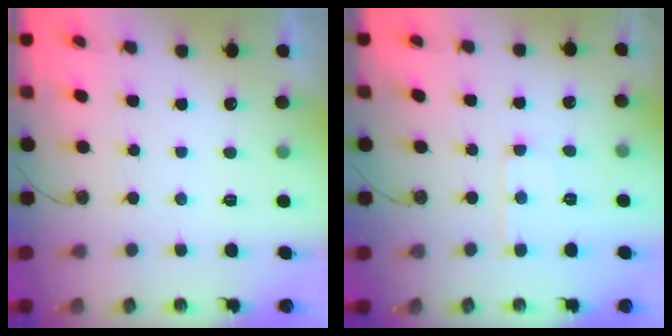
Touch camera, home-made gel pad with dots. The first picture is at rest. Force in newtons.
{"total": 5.6, "press": 5.6, "slide": 0.4}